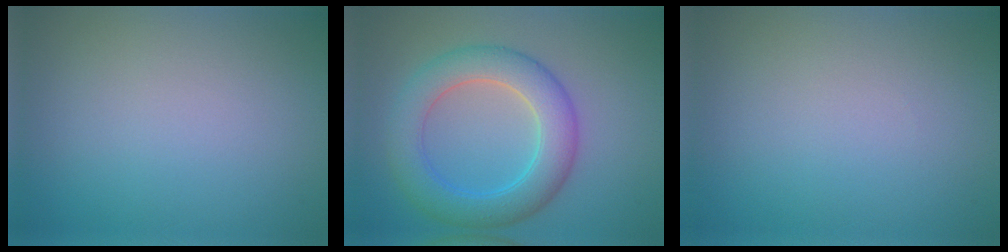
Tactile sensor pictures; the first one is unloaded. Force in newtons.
{"total": 6.0, "press": 6.0, "slide": 0.1}
{"total": 0.0}